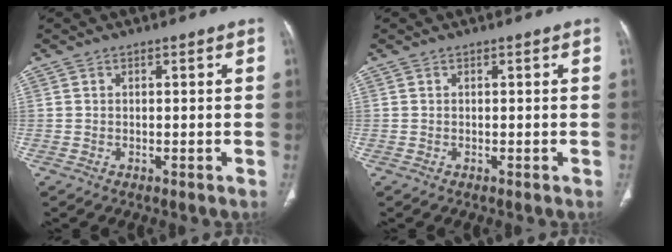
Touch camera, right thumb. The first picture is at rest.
{"total": 0.0}